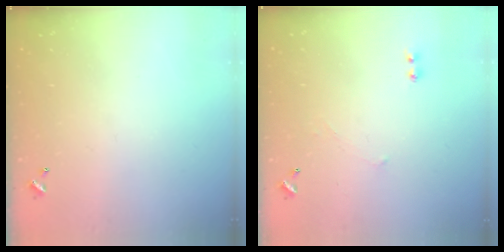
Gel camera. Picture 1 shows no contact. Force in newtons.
{"total": 1.2, "press": 1.1, "slide": 0.5}